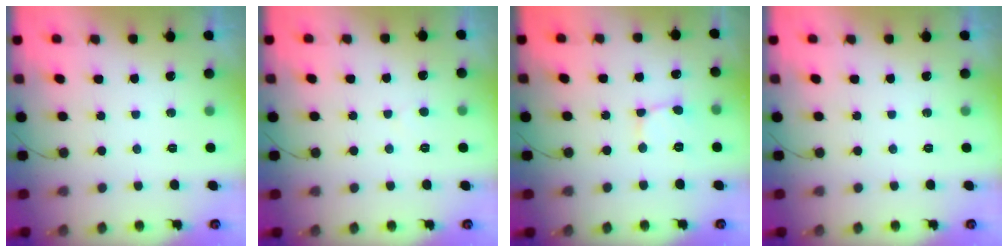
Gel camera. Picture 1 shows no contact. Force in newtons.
{"total": 2.6, "press": 2.6, "slide": 0.2}
{"total": 1.8, "press": 1.7, "slide": 0.2}
{"total": 0.0}